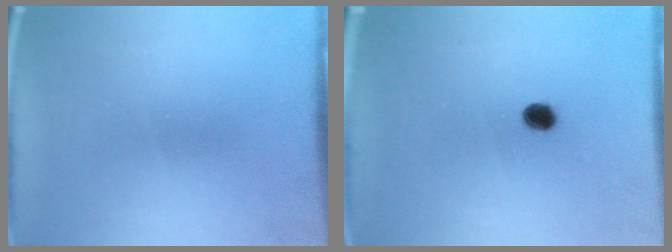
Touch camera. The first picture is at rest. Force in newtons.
{"total": 2.7}